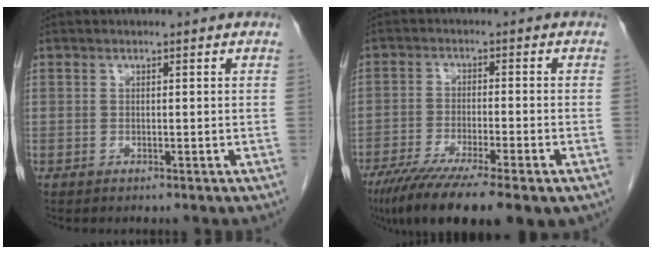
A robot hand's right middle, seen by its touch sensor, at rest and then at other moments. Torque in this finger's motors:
{"motor_torque": [1.13, -1.01, 0.30, 0.14]}